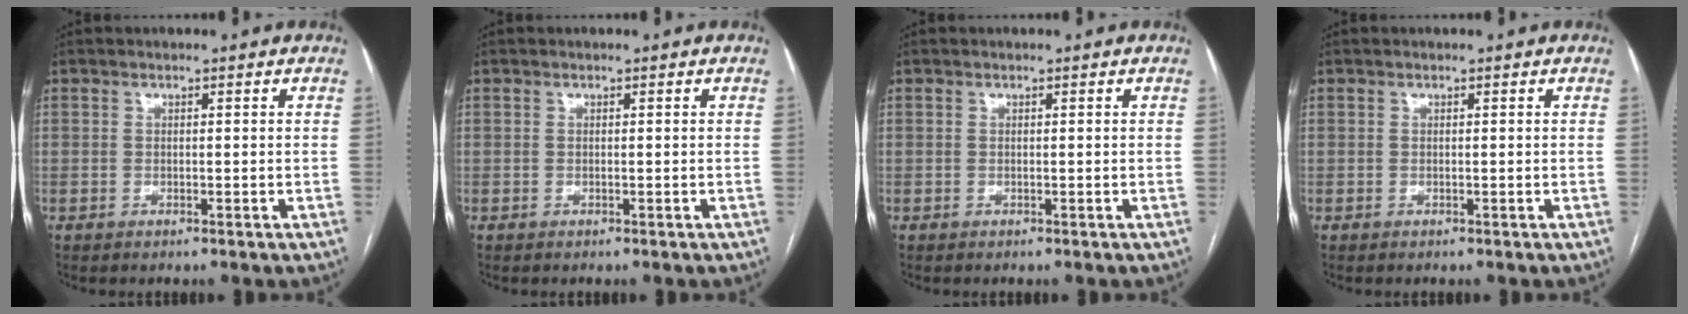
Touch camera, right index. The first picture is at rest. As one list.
[{"total": 0.0}, {"total": 0.0}, {"total": 0.0}]